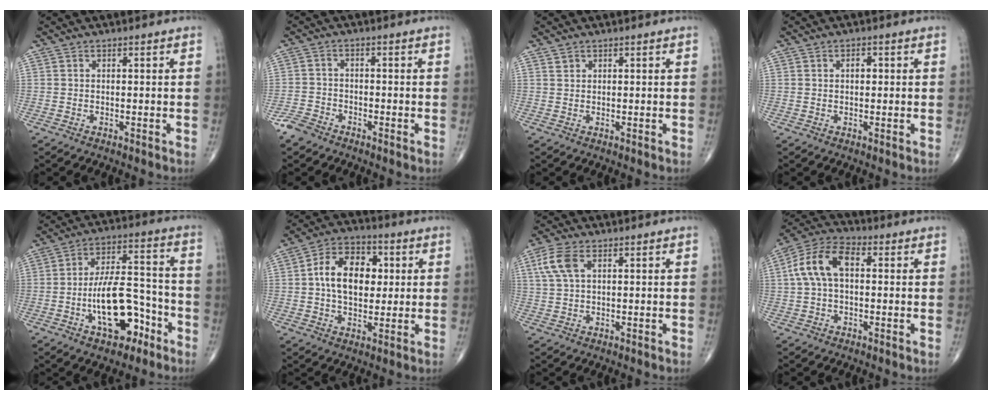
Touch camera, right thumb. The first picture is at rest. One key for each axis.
{"total": 3.6, "fx": -2.9, "fy": 1.8, "fz": 1.0, "tx": -0.021, "ty": 0.006, "tz": -0.061}
{"total": 0.9, "fx": 0.7, "fy": 0.6, "fz": 0.2, "tx": 0.006, "ty": -0.003, "tz": 0.010}
{"total": 1.7, "fx": 0.4, "fy": 1.0, "fz": 1.3, "tx": -0.017, "ty": 0.001, "tz": 0.004}
{"total": 14.3, "fx": -6.0, "fy": 6.9, "fz": 11.0, "tx": -0.159, "ty": 0.049, "tz": -0.097}
{"total": 12.8, "fx": 1.7, "fy": 8.4, "fz": 9.6, "tx": -0.137, "ty": 0.012, "tz": 0.021}
{"total": 5.7, "fx": 2.1, "fy": 2.8, "fz": 4.5, "tx": -0.114, "ty": 0.012, "tz": 0.046}
{"total": 10.2, "fx": 1.2, "fy": 5.9, "fz": 8.2, "tx": -0.165, "ty": 0.033, "tz": 0.015}